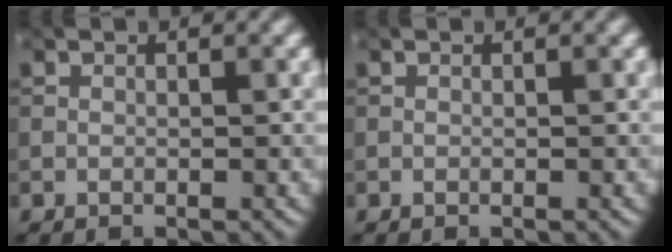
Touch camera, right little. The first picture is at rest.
{"total": 0.0}